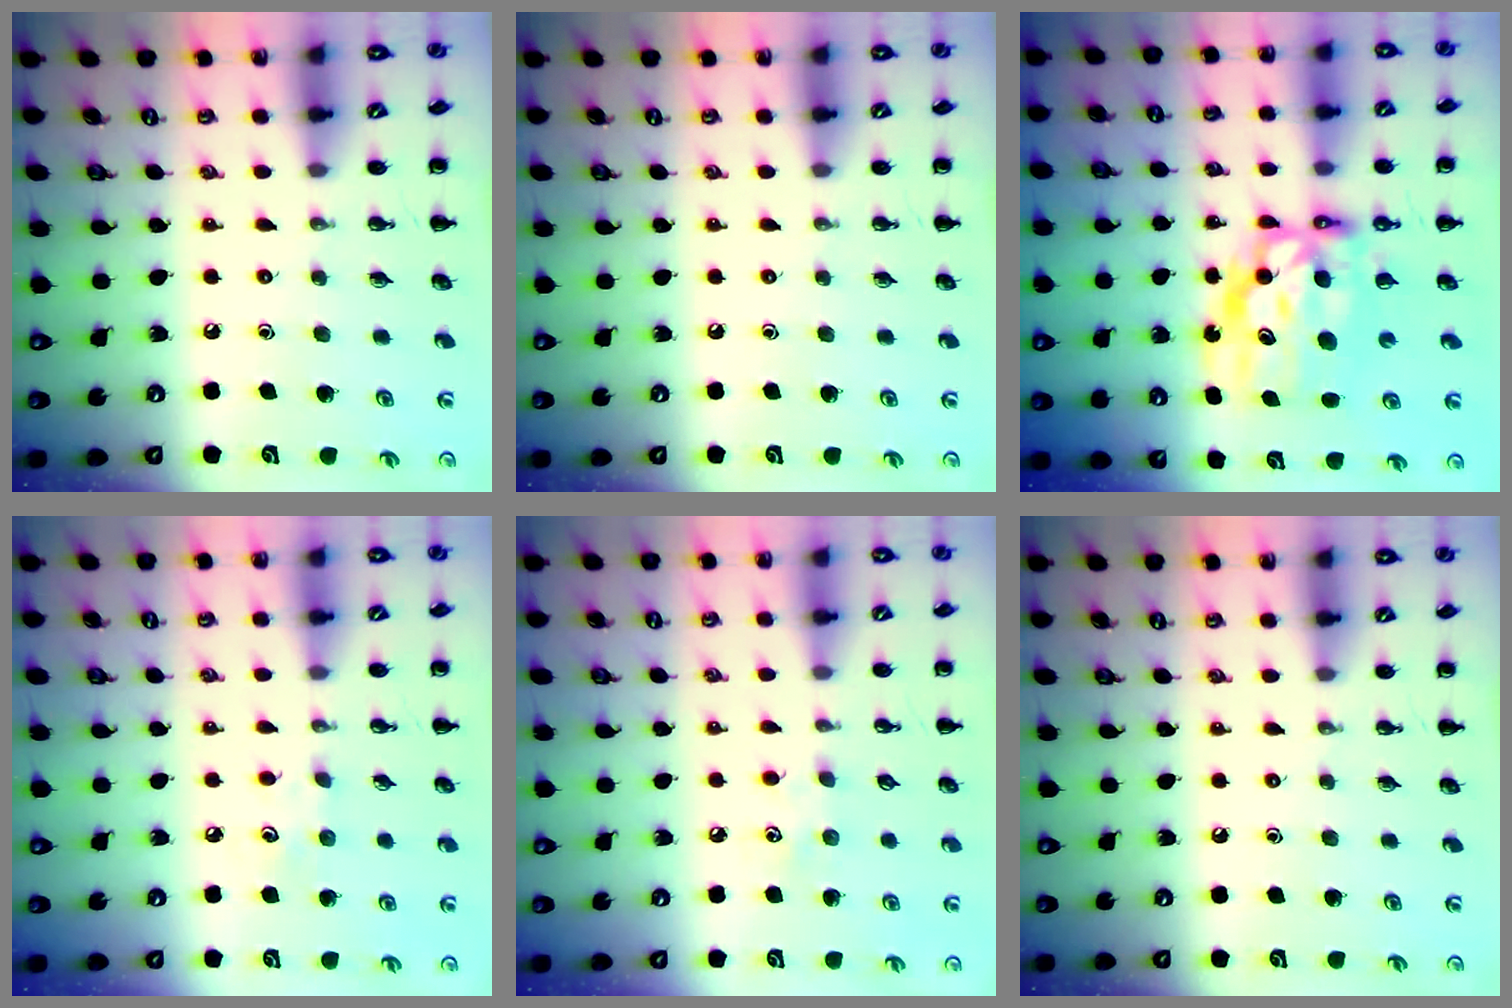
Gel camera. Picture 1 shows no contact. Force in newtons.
{"total": 0.0}
{"total": 9.7, "press": 9.3, "slide": 2.7}
{"total": 5.4, "press": 5.2, "slide": 1.3}
{"total": 4.2, "press": 4.0, "slide": 1.2}
{"total": 0.0}